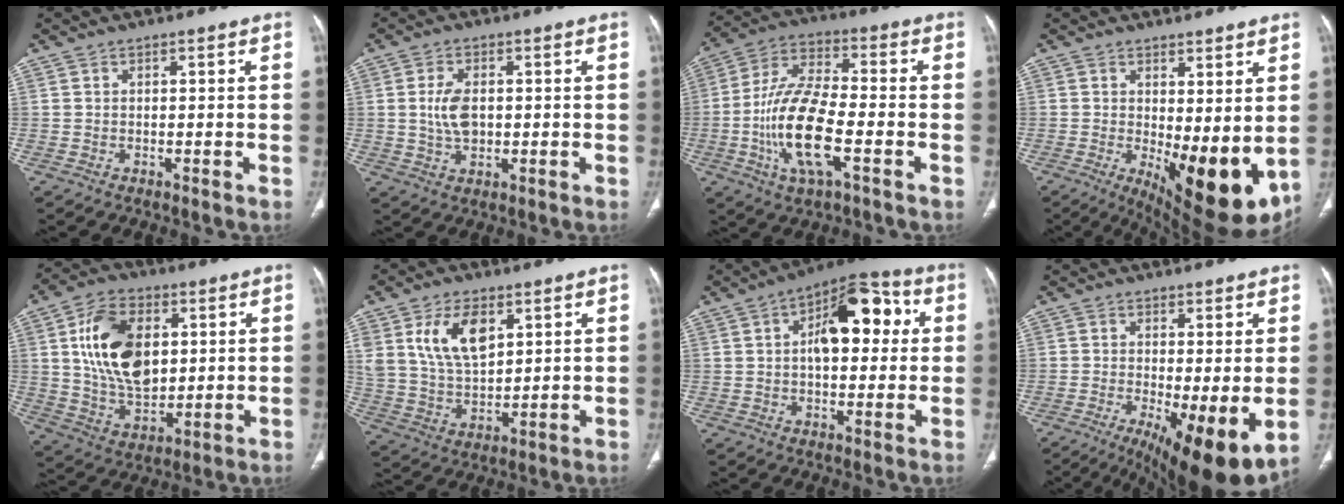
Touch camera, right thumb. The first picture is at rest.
{"total": 5.9, "force": [0.4, 3.7, 4.6], "torque": [-0.085, 0.000, 0.010]}
{"total": 16.0, "force": [-4.4, 5.8, 14.2], "torque": [-0.288, 0.019, -0.083]}
{"total": 14.4, "force": [-0.9, 5.8, 13.2], "torque": [-0.185, -0.034, 0.008]}
{"total": 17.0, "force": [3.8, 10.8, 12.6], "torque": [-0.194, -0.013, 0.074]}
{"total": 12.1, "force": [5.2, 6.9, 8.5], "torque": [-0.137, -0.019, 0.110]}
{"total": 14.9, "force": [2.9, 7.8, 12.3], "torque": [-0.150, 0.027, 0.038]}
{"total": 12.6, "force": [-3.1, 3.7, 11.7], "torque": [-0.177, -0.023, -0.035]}